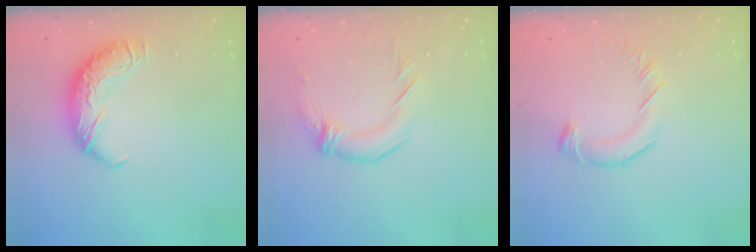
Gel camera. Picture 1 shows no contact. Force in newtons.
{"total": 1.9, "press": 0.8, "slide": 1.7}
{"total": 3.0, "press": 3.0, "slide": 0.2}